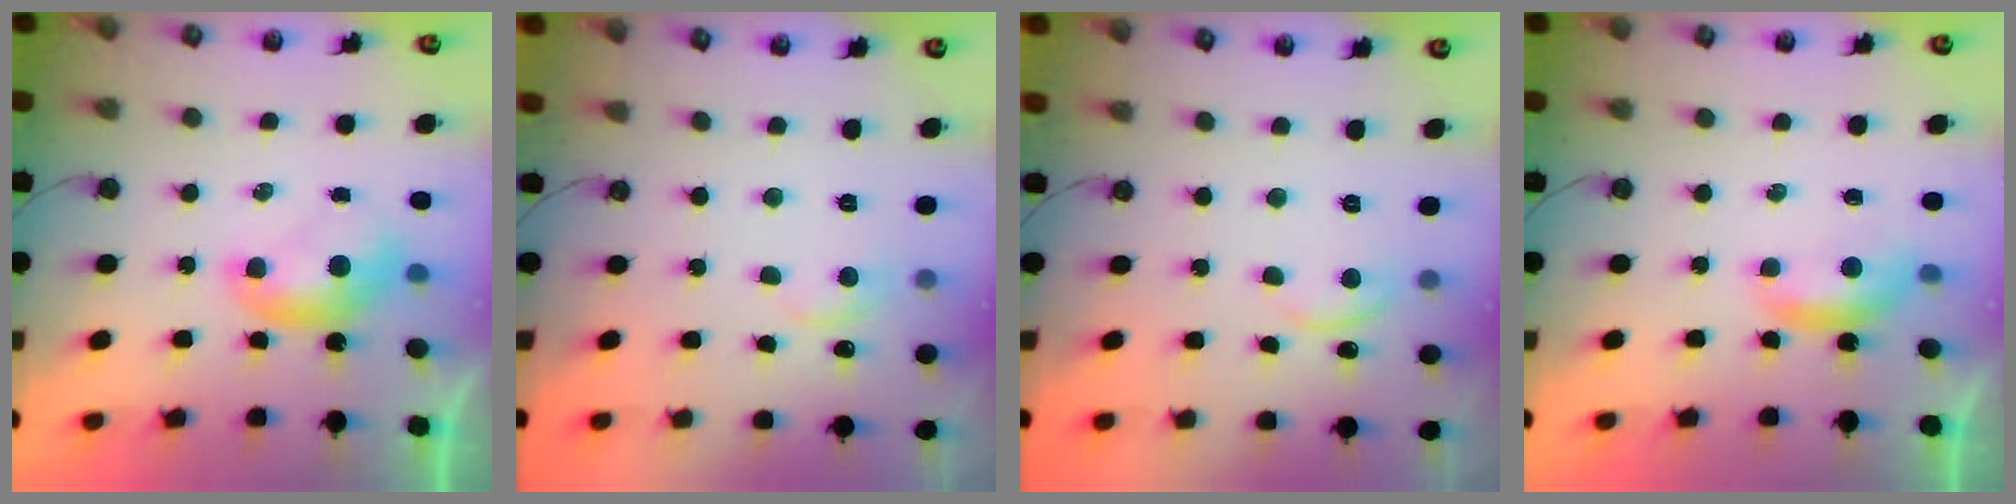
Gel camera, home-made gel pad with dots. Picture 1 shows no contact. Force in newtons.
{"total": 1.2, "press": 0.5, "slide": 1.1}
{"total": 0.6, "press": 0.2, "slide": 0.6}
{"total": 0.6, "press": 0.1, "slide": 0.5}